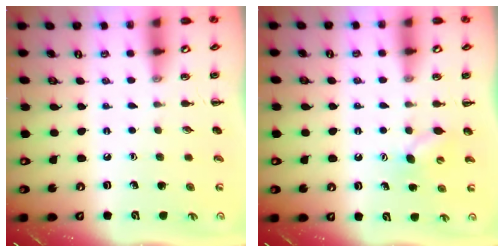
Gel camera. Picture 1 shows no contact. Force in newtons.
{"total": 5.4, "press": 5.3, "slide": 1.1}